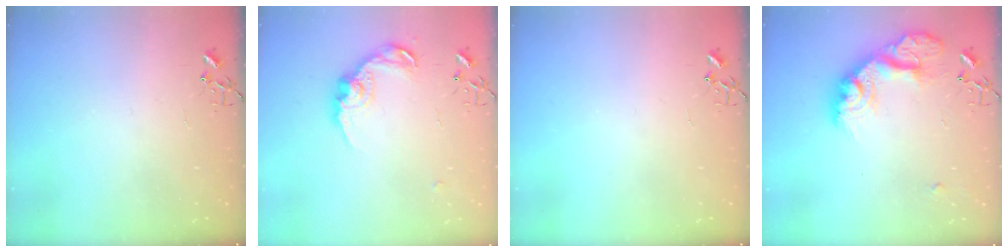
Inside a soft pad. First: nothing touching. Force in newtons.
{"total": 13.9, "press": 13.9, "slide": 0.8}
{"total": 0.0}
{"total": 20.8, "press": 20.8, "slide": 1.5}